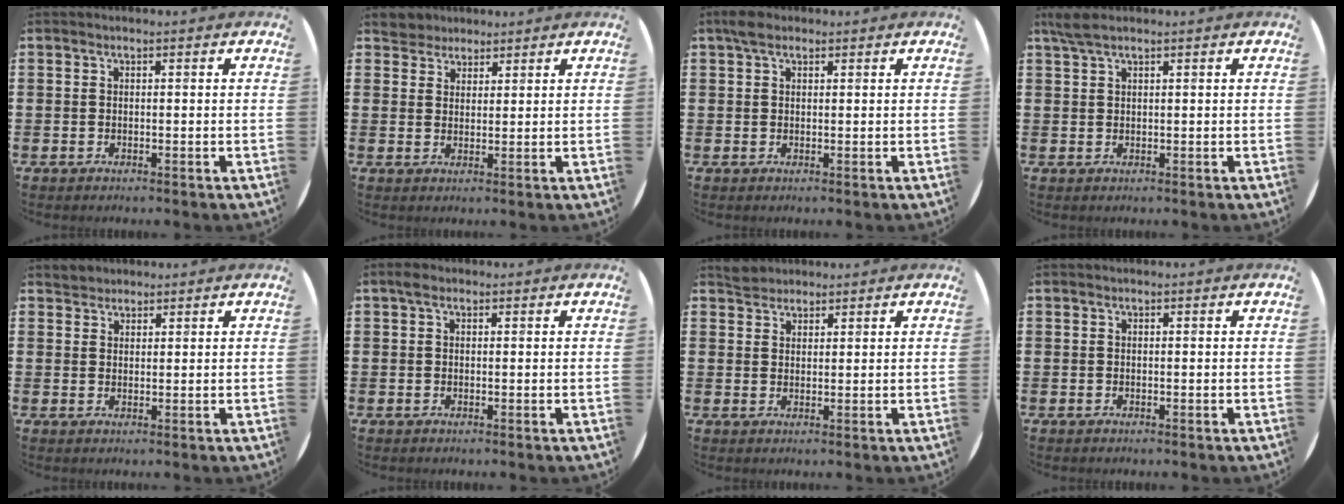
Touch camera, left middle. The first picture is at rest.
{"total": 3.4, "force": [3.1, 1.4, -0.3], "torque": [0.003, -0.003, 0.059]}
{"total": 2.0, "force": [1.4, 0.9, 1.0], "torque": [-0.023, 0.007, 0.025]}
{"total": 2.2, "force": [1.6, 0.4, 1.5], "torque": [-0.032, 0.004, 0.029]}
{"total": 1.8, "force": [1.7, 0.6, -0.2], "torque": [0.009, 0.000, 0.032]}
{"total": 1.0, "force": [0.5, 0.7, 0.5], "torque": [-0.004, 0.002, 0.008]}
{"total": 2.3, "force": [2.1, 0.8, -0.1], "torque": [0.005, 0.002, 0.041]}
{"total": 0.0}